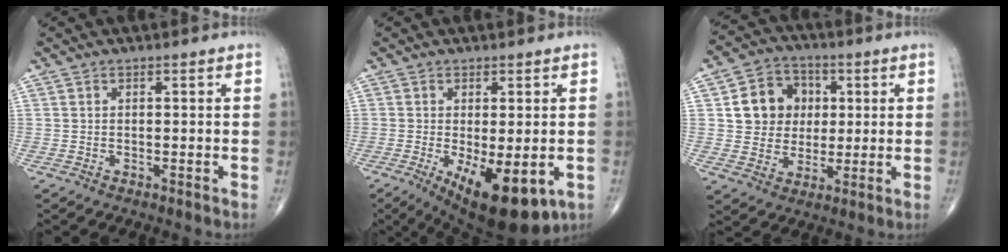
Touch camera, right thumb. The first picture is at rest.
{"total": 13.2, "force": [-4.5, 5.1, 11.3], "torque": [-0.163, -0.021, -0.053]}
{"total": 11.2, "force": [2.1, 9.8, 4.9], "torque": [-0.039, 0.005, 0.035]}